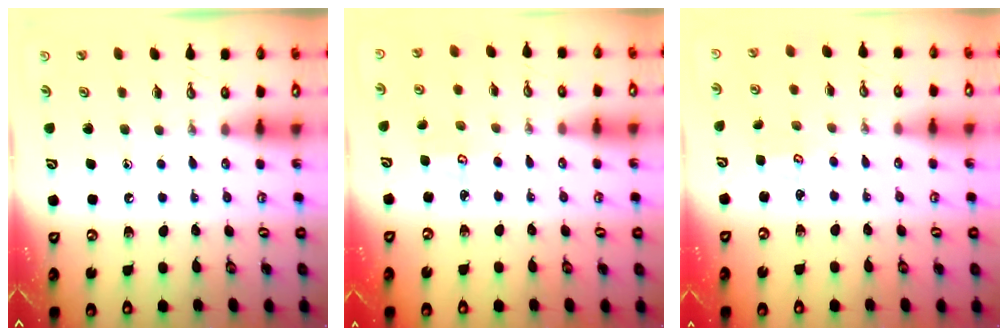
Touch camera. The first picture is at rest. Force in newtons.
{"total": 3.1, "press": 3.1, "slide": 0.4}
{"total": 2.0, "press": 1.9, "slide": 0.2}